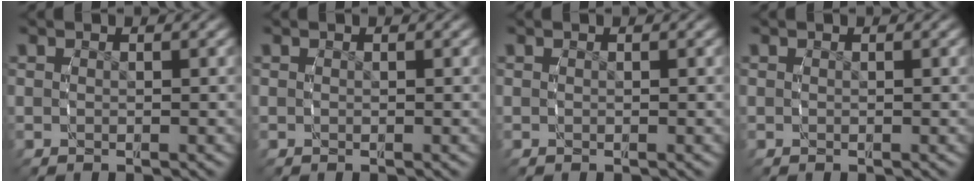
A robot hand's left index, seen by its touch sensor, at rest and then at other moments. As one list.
[{"total": 0.0}, {"total": 0.0}, {"total": 0.0}]